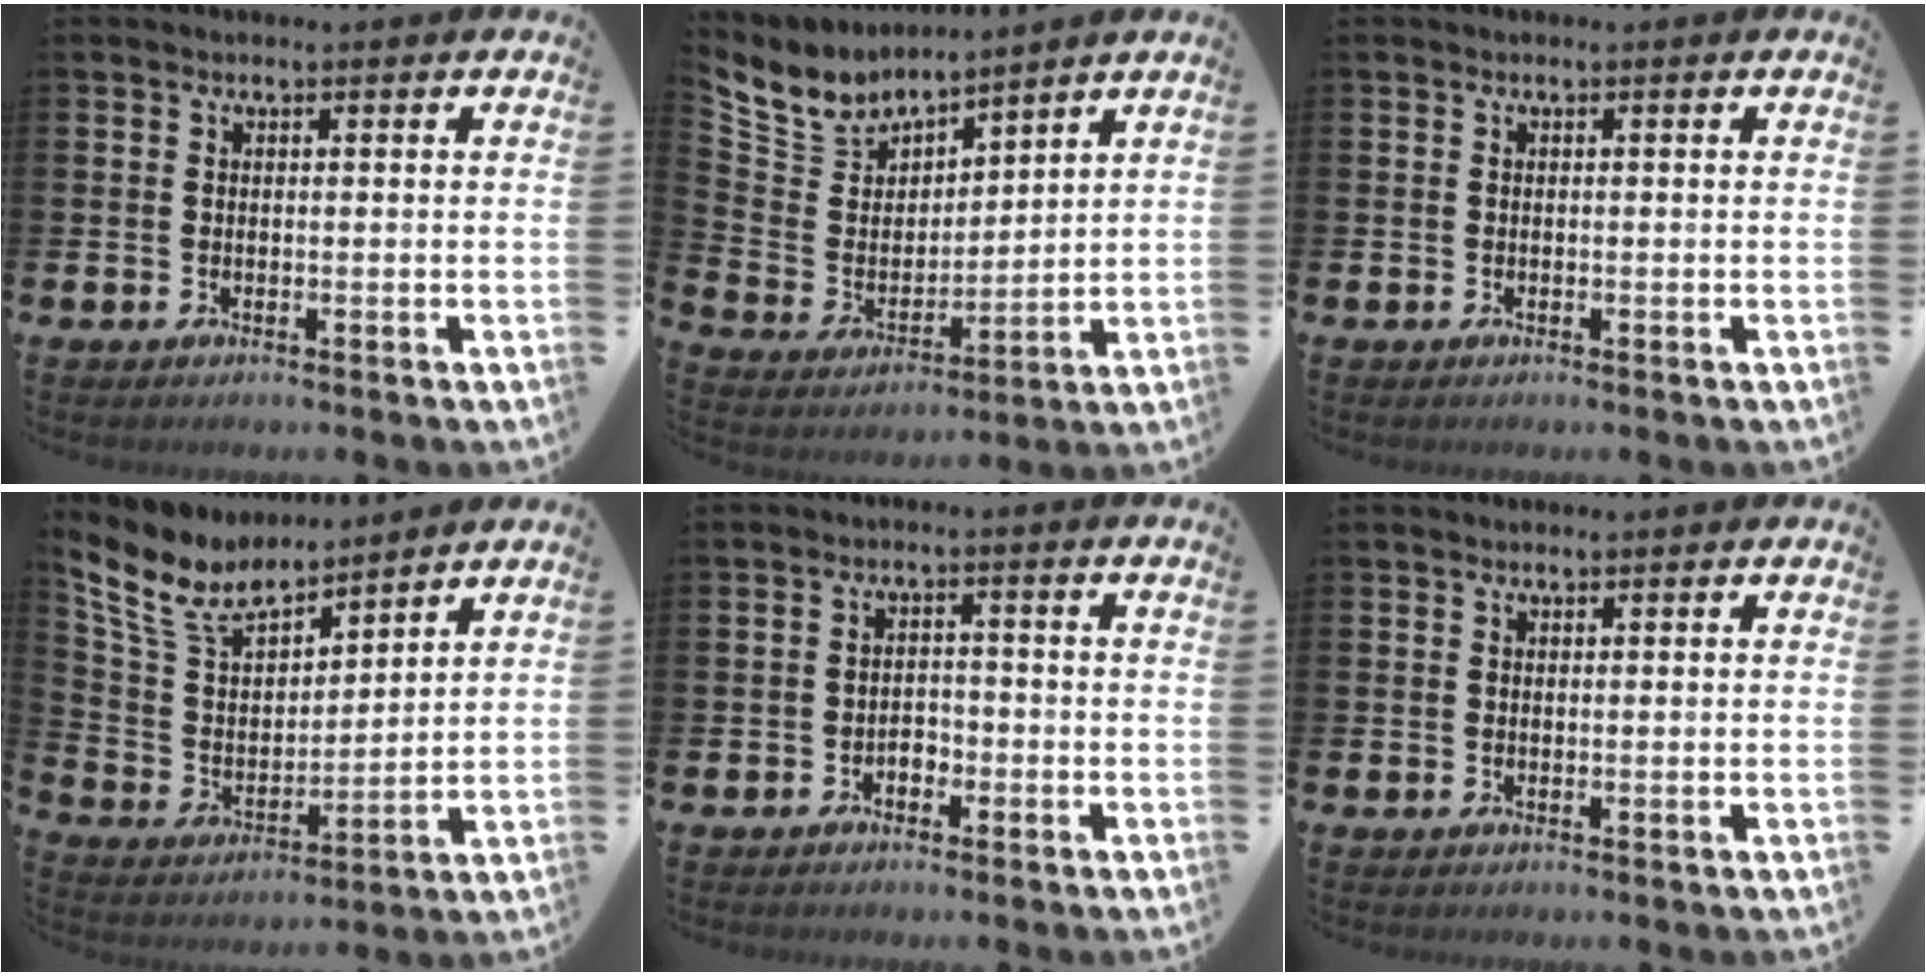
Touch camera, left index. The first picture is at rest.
{"total": 5.7, "force": [5.3, 2.0, 0.1], "torque": [-0.046, -0.048, 0.092]}
{"total": 0.0}
{"total": 9.0, "force": [7.8, 3.4, 3.1], "torque": [-0.105, -0.038, 0.142]}
{"total": 1.8, "force": [-1.2, 1.2, 0.6], "torque": [-0.012, 0.002, -0.027]}
{"total": 0.6, "force": [0.6, 0.1, 0.1], "torque": [0.000, 0.001, 0.010]}